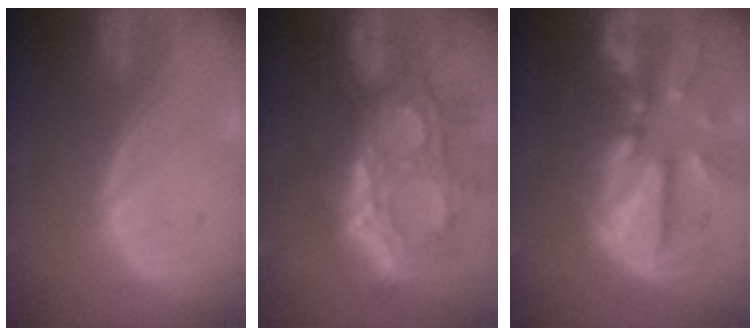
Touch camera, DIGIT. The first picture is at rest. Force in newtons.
{"total": 14.1, "press": 11.9, "slide": 7.6}
{"total": 12.1, "press": 10.4, "slide": 6.1}